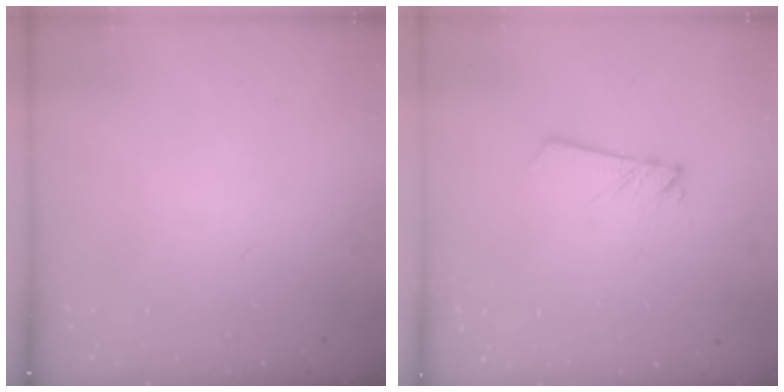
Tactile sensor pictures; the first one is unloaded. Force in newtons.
{"total": 2.7, "press": 2.6, "slide": 0.3}